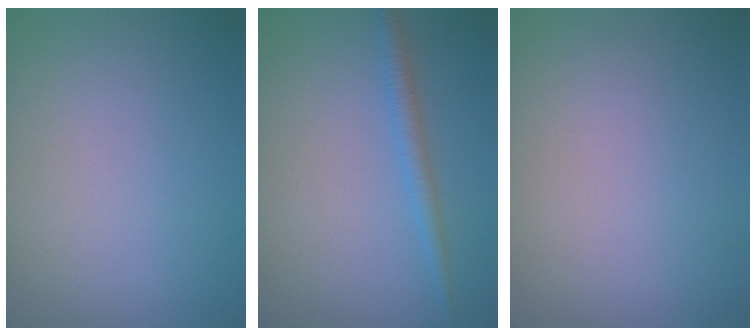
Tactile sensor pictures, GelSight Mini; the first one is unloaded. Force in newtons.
{"total": 1.8, "press": 1.8, "slide": 0.1}
{"total": 0.0}